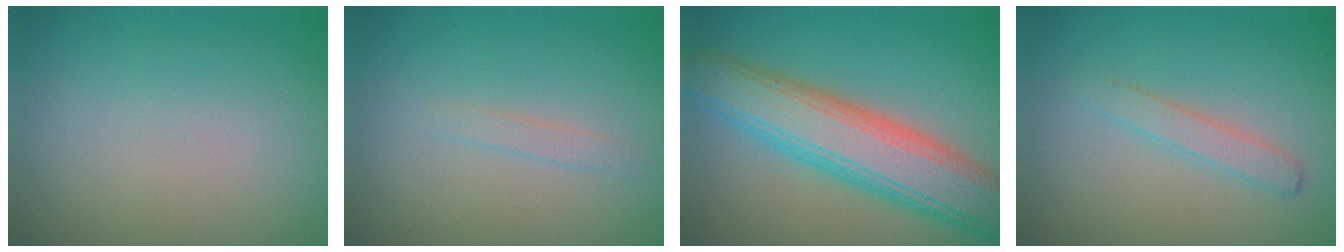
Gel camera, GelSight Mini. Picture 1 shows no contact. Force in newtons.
{"total": 0.8, "press": 0.8, "slide": 0.0}
{"total": 8.4, "press": 8.4, "slide": 0.3}
{"total": 1.6, "press": 1.6, "slide": 0.0}